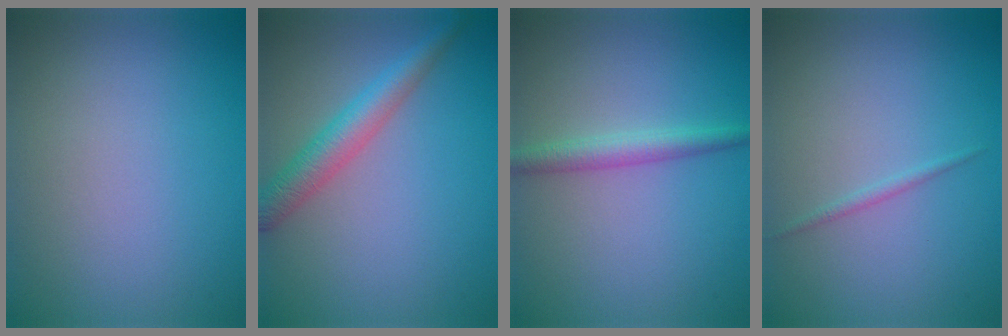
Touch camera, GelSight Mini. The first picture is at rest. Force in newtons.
{"total": 3.6, "press": 3.6, "slide": 0.1}
{"total": 2.3, "press": 2.3, "slide": 0.1}
{"total": 0.7, "press": 0.7, "slide": 0.1}